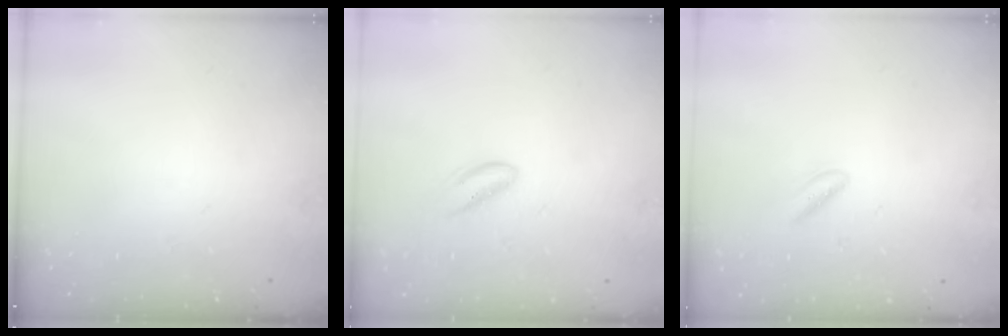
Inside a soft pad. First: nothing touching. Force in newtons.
{"total": 2.9, "press": 2.9, "slide": 0.3}
{"total": 2.8, "press": 2.8, "slide": 0.5}